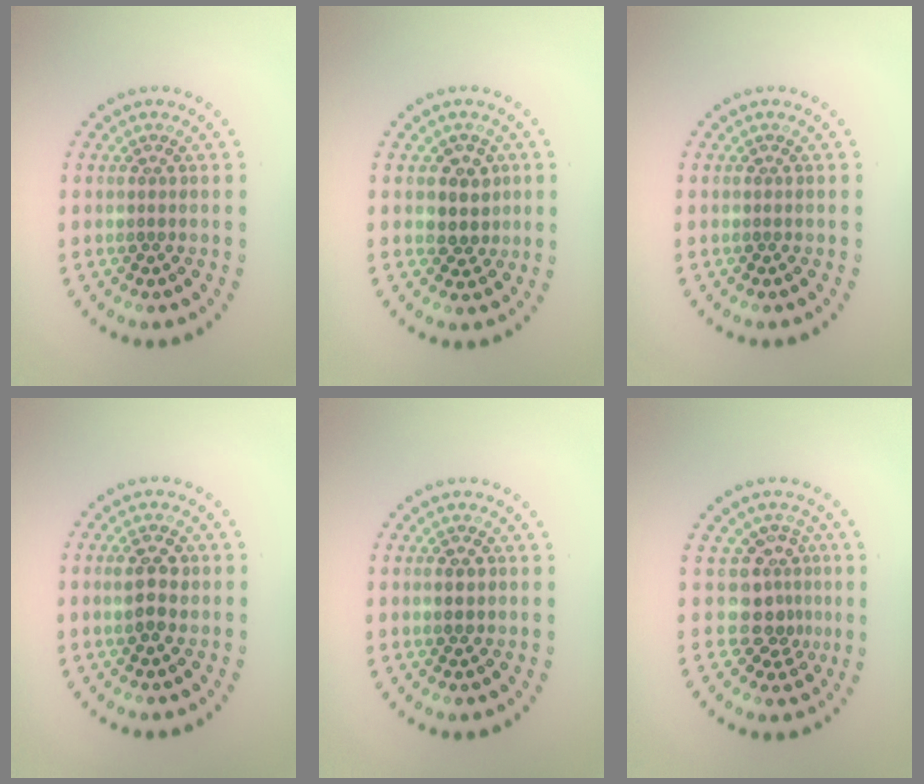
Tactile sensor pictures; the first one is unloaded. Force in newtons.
{"total": 2.4, "press": 2.3, "slide": 0.9}
{"total": 0.0}
{"total": 2.5, "press": 2.4, "slide": 0.4}
{"total": 1.9, "press": 1.9, "slide": 0.1}
{"total": 3.1, "press": 2.2, "slide": 2.2}